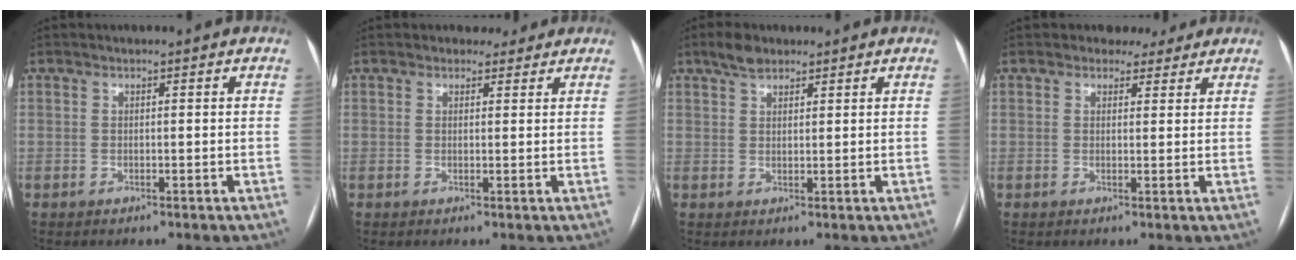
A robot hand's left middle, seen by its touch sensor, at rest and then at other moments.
{"total": 2.3, "force": [1.9, 1.3, 0.0], "torque": [0.004, 0.005, 0.020]}
{"total": 3.3, "force": [2.5, 1.5, 1.5], "torque": [-0.032, 0.012, 0.045]}
{"total": 3.1, "force": [2.5, 1.8, 0.1], "torque": [0.005, 0.005, 0.027]}